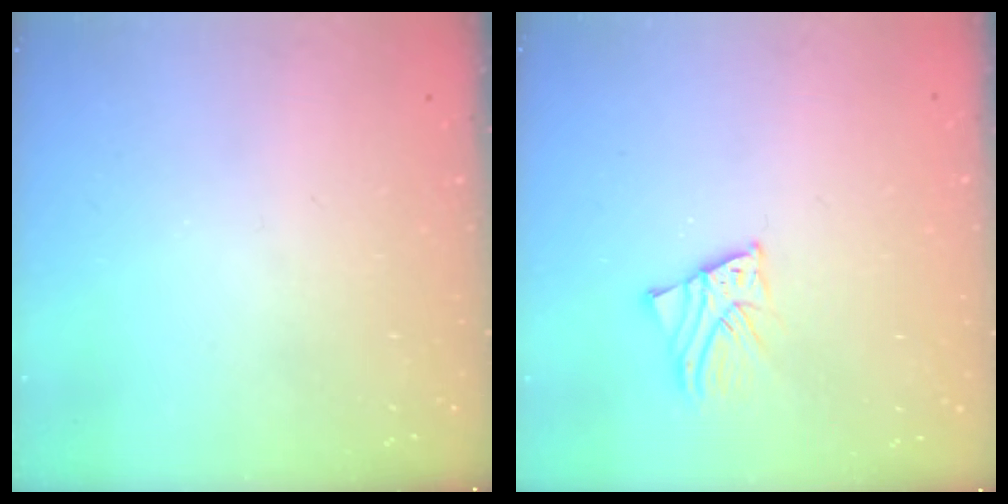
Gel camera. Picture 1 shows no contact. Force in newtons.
{"total": 2.3, "press": 2.3, "slide": 0.3}